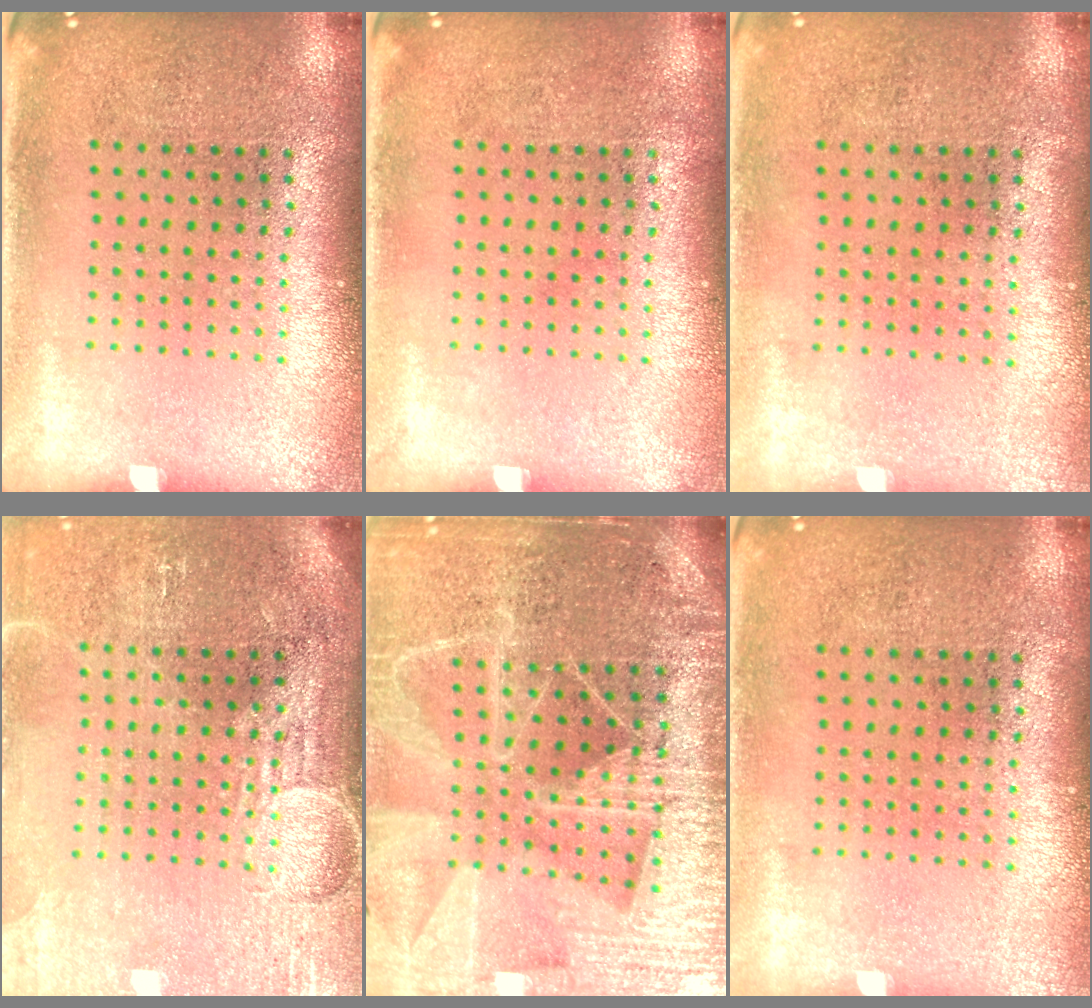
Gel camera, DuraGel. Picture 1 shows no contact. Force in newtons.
{"total": 0.0}
{"total": 0.0}
{"total": 3.8, "press": 3.4, "slide": 1.6}
{"total": 5.1, "press": 4.6, "slide": 2.3}
{"total": 0.0}